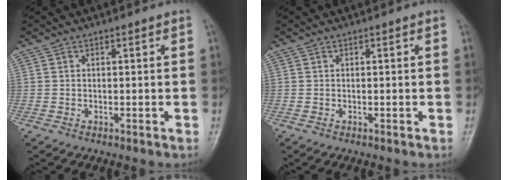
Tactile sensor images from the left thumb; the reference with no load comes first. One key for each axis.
{"total": 0.0}